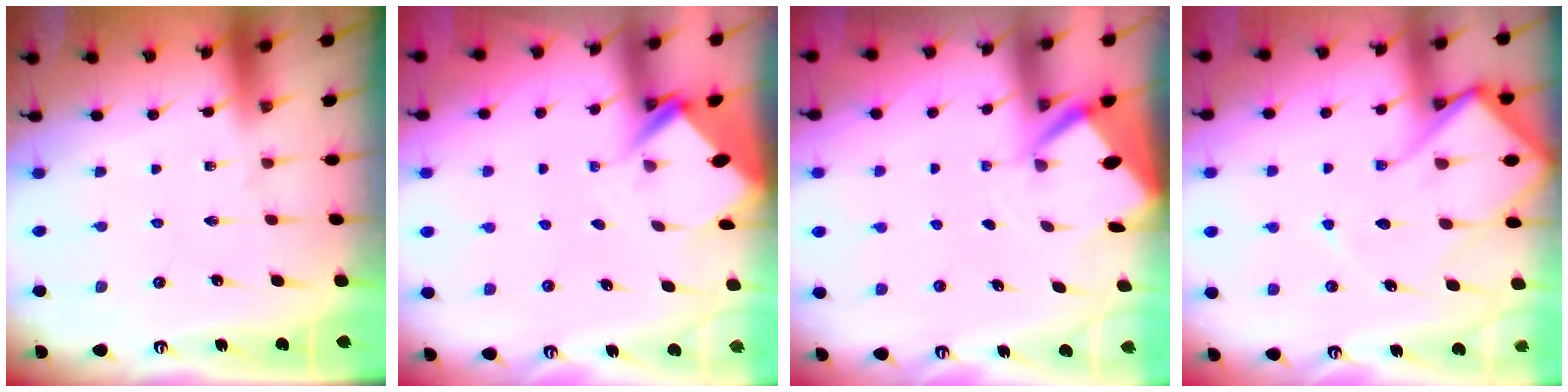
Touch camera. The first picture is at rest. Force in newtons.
{"total": 4.2, "press": 4.1, "slide": 0.4}
{"total": 3.5, "press": 3.5, "slide": 0.2}
{"total": 13.3, "press": 13.2, "slide": 1.4}